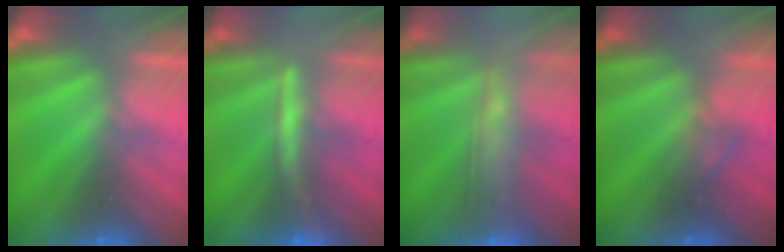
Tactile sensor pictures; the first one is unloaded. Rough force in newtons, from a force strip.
{"total": 2.8}
{"total": 8.0}
{"total": 2.3}